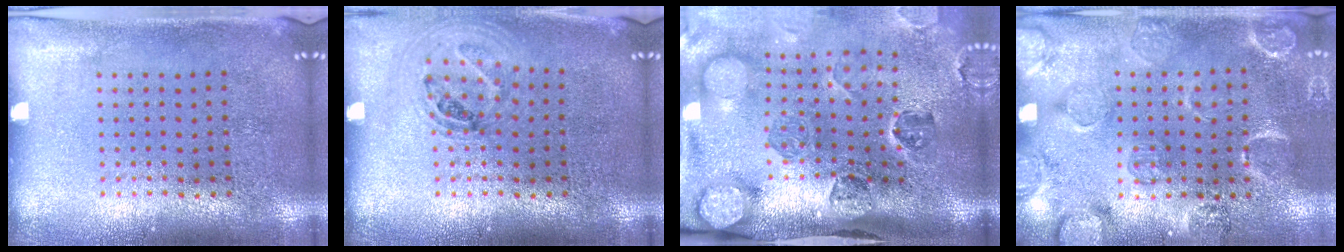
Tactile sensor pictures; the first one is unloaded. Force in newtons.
{"total": 0.9, "press": 0.9, "slide": 0.2}
{"total": 3.5, "press": 2.8, "slide": 2.0}
{"total": 2.6, "press": 2.0, "slide": 1.6}